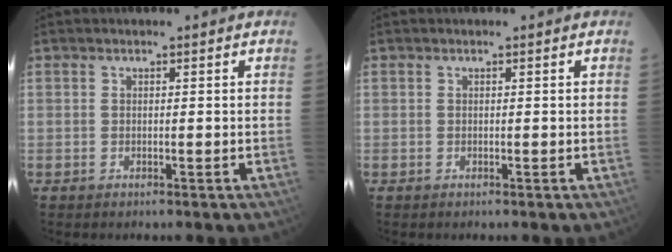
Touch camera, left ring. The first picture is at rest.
{"total": 0.0}